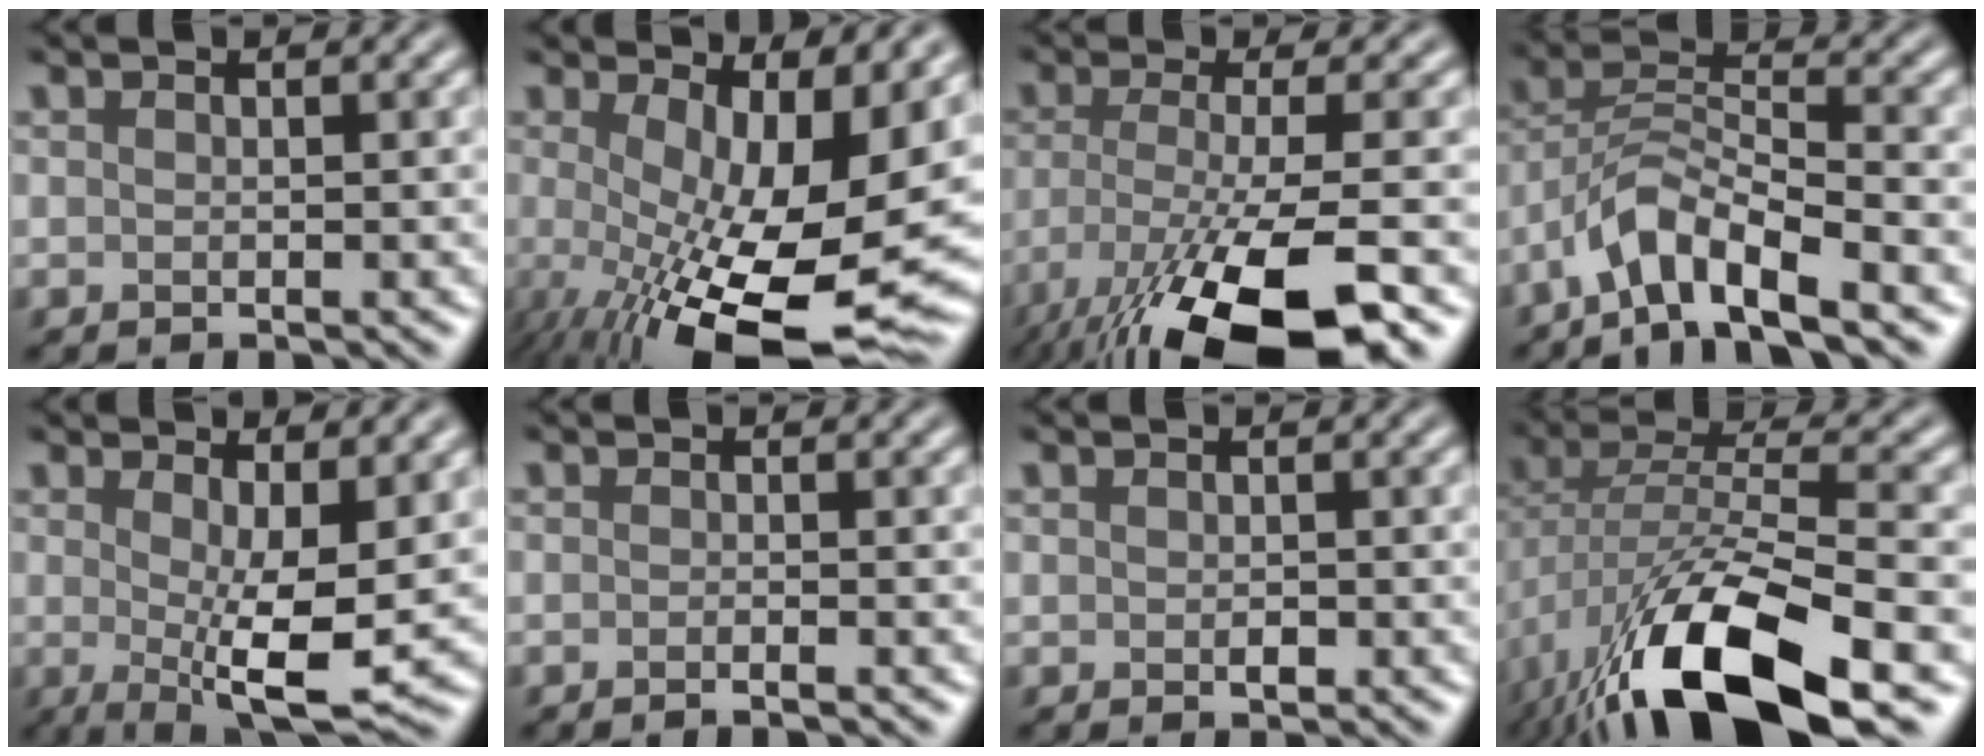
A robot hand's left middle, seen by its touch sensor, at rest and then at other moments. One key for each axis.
{"total": 16.2, "fx": -1.5, "fy": 6.0, "fz": 14.9, "tx": -0.210, "ty": -0.032, "tz": -0.001}
{"total": 12.7, "fx": -7.4, "fy": 3.3, "fz": 9.9, "tx": -0.183, "ty": -0.028, "tz": -0.129}
{"total": 6.8, "fx": -4.6, "fy": 1.9, "fz": 4.6, "tx": -0.082, "ty": 0.006, "tz": -0.090}
{"total": 7.3, "fx": 0.0, "fy": 1.9, "fz": 7.1, "tx": -0.105, "ty": -0.018, "tz": 0.004}
{"total": 1.1, "fx": -0.7, "fy": 0.3, "fz": 0.8, "tx": -0.002, "ty": -0.009, "tz": -0.017}
{"total": 0.7, "fx": -0.4, "fy": 0.3, "fz": 0.5, "tx": -0.009, "ty": -0.004, "tz": -0.002}
{"total": 14.1, "fx": -7.0, "fy": 5.0, "fz": 11.2, "tx": -0.217, "ty": -0.017, "tz": -0.117}